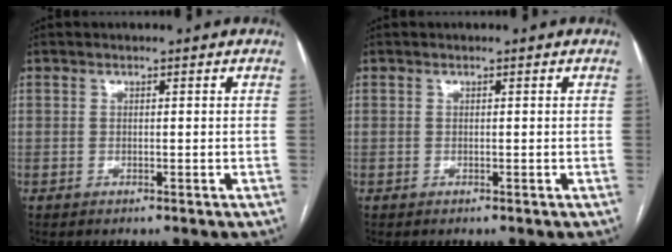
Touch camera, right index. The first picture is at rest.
{"total": 0.0}